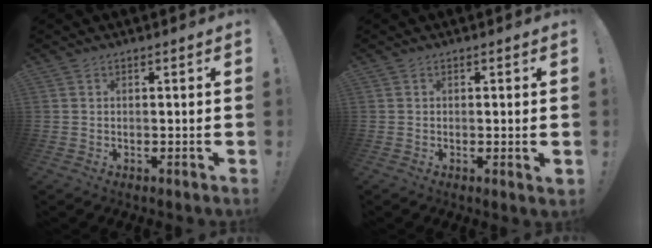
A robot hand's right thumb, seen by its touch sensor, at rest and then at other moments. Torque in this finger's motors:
{"motor_torque": [-0.11, 0.03, -0.17, 0.32, 0.01]}